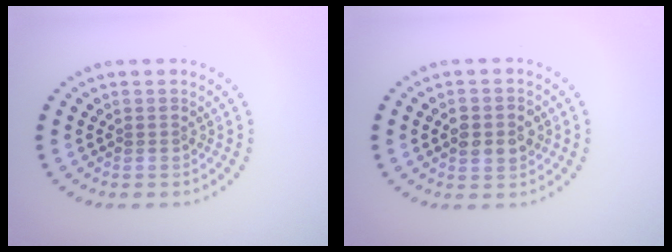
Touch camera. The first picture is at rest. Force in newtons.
{"total": 3.0, "press": 3.0, "slide": 0.1}